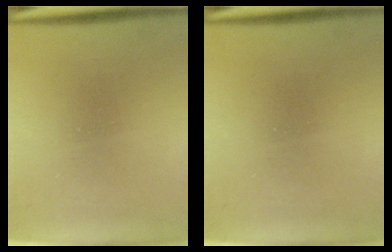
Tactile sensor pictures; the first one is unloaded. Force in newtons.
{"total": 0.0}